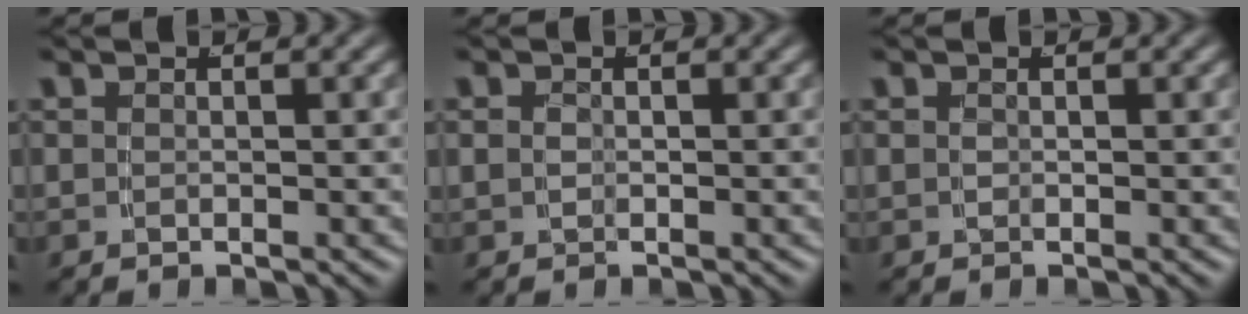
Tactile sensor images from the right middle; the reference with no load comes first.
{"total": 0.8, "force": [-0.1, 0.6, 0.5], "torque": [-0.016, -0.006, 0.002]}
{"total": 0.0}